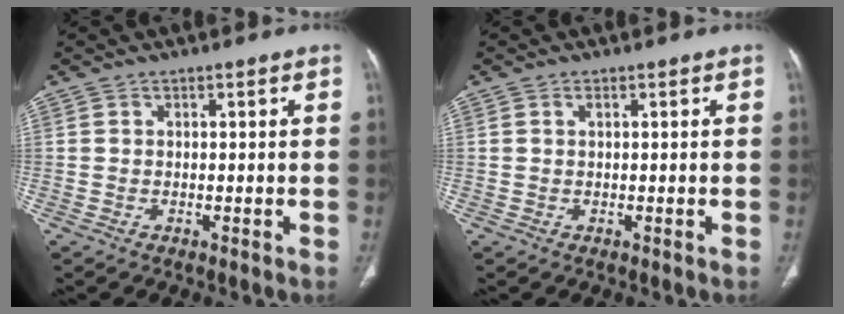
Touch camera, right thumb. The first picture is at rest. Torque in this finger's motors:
{"motor_torque": [1.27, 1.77, 0.11, -0.24, -0.02]}